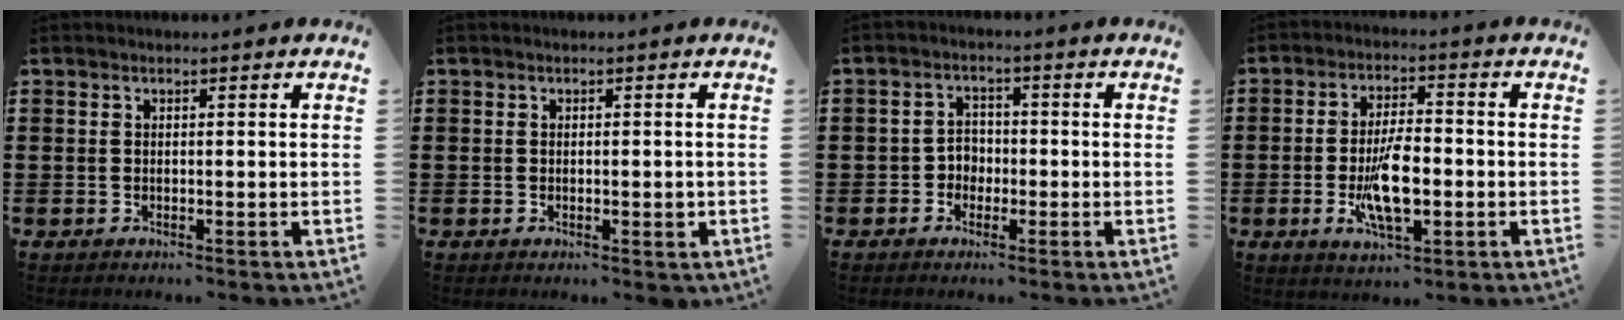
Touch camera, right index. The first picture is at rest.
{"total": 1.3, "force": [-0.3, 0.6, 1.1], "torque": [-0.020, 0.004, -0.006]}
{"total": 2.5, "force": [-1.1, 2.1, 0.9], "torque": [-0.025, 0.006, -0.027]}
{"total": 9.1, "force": [-2.1, 3.6, 8.1], "torque": [-0.166, -0.006, -0.038]}